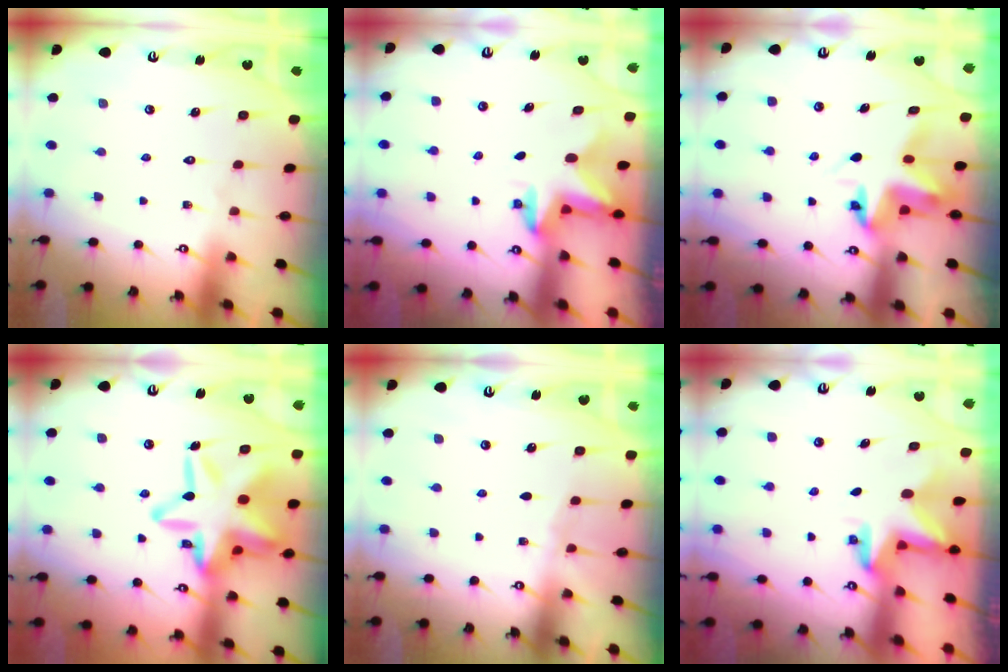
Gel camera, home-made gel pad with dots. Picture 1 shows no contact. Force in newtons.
{"total": 2.7, "press": 2.6, "slide": 0.6}
{"total": 5.3, "press": 5.3, "slide": 0.5}
{"total": 23.3, "press": 23.2, "slide": 1.7}
{"total": 3.4, "press": 3.4, "slide": 0.5}
{"total": 3.0, "press": 3.0, "slide": 0.1}